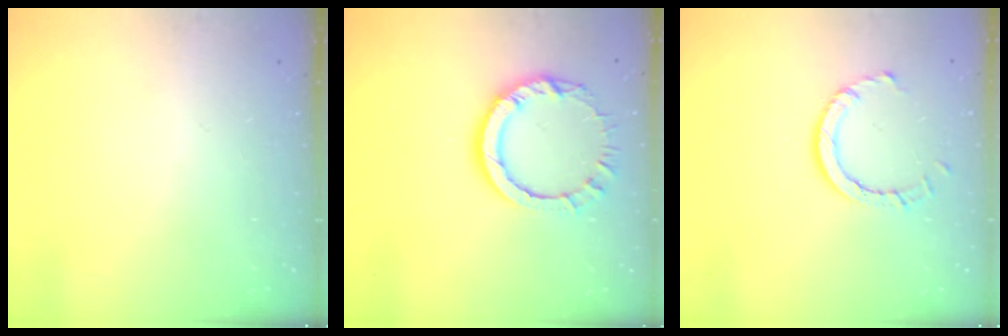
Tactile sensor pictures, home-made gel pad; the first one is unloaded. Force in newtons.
{"total": 8.7, "press": 8.6, "slide": 0.7}
{"total": 5.8, "press": 5.8, "slide": 0.2}